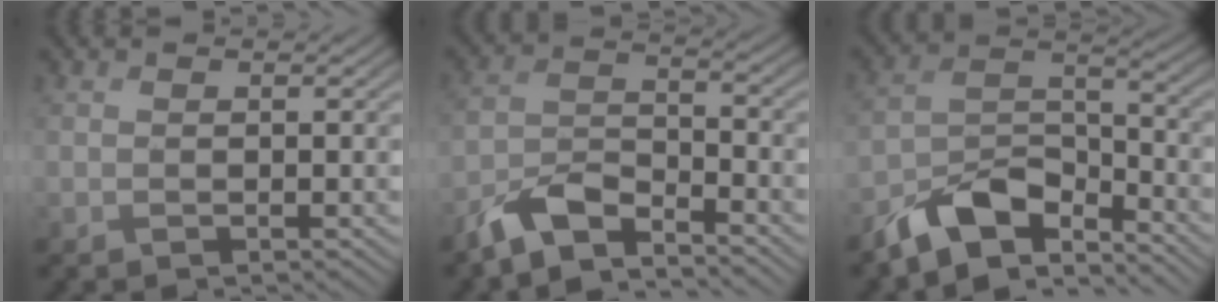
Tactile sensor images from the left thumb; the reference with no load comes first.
{"total": 6.9, "force": [-5.6, 2.2, 3.3], "torque": [-0.072, -0.004, -0.123]}
{"total": 9.9, "force": [-7.5, 4.1, 5.0], "torque": [-0.086, -0.003, -0.154]}